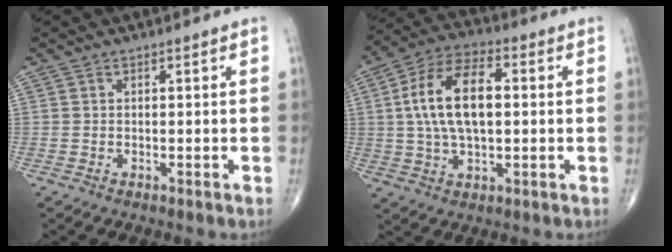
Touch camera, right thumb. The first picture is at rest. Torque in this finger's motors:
{"motor_torque": [-0.61, 0.95, 0.28, -0.08, 0.45]}